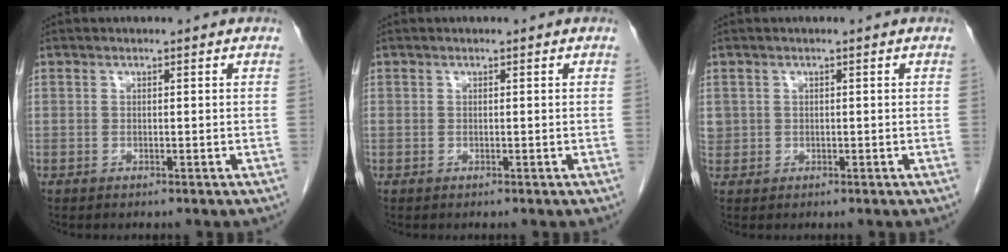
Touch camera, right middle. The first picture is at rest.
{"total": 0.0}
{"total": 1.9, "force": [0.3, 1.8, 0.4], "torque": [-0.003, 0.011, 0.009]}